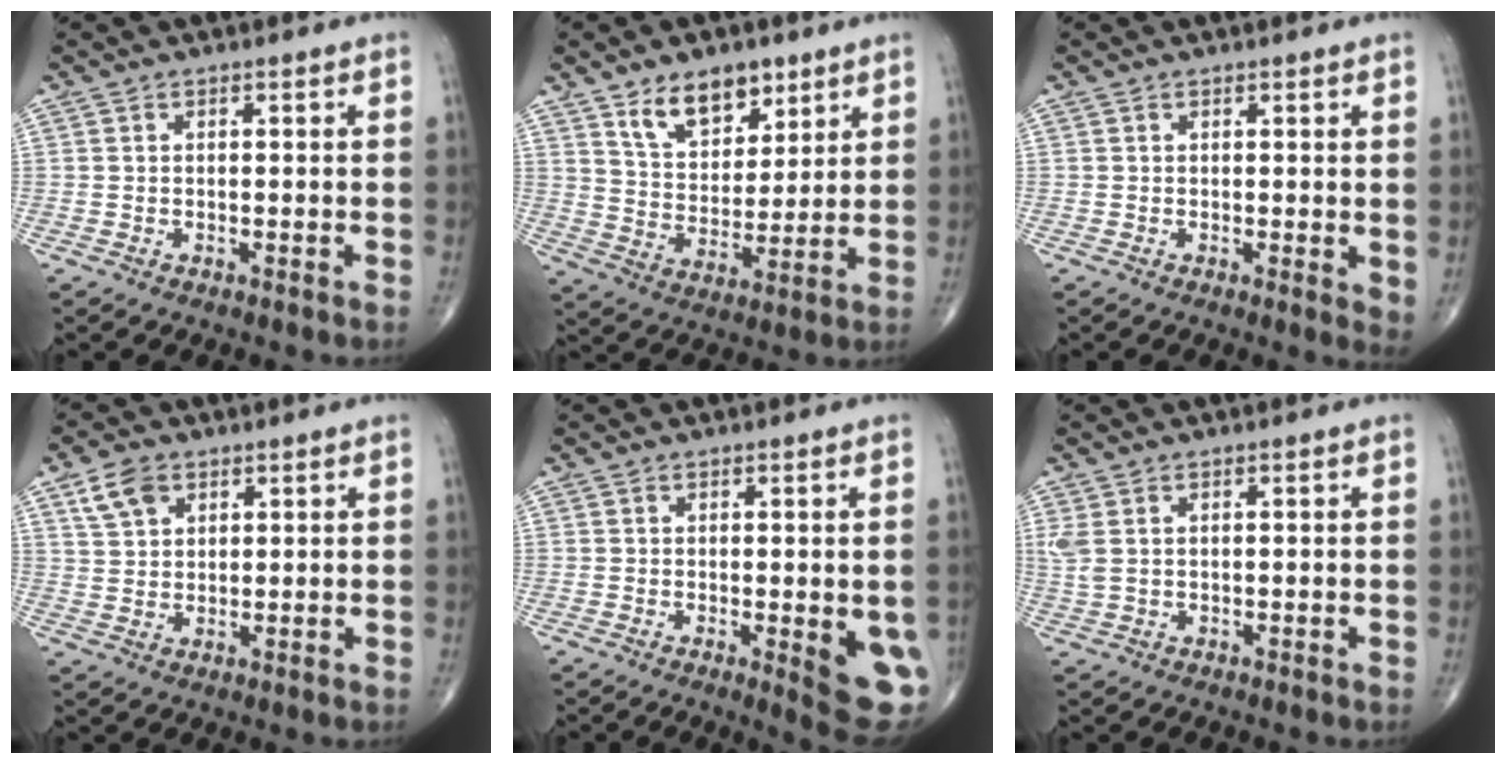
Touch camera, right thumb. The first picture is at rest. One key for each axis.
{"total": 11.7, "fx": 7.2, "fy": 6.7, "fz": 6.3, "tx": -0.073, "ty": -0.047, "tz": 0.132}
{"total": 2.6, "fx": 0.7, "fy": 1.0, "fz": 2.3, "tx": -0.033, "ty": -0.010, "tz": 0.009}
{"total": 5.8, "fx": 3.1, "fy": 3.8, "fz": 3.1, "tx": -0.045, "ty": -0.009, "tz": 0.062}
{"total": 8.6, "fx": -1.5, "fy": 2.4, "fz": 8.1, "tx": -0.088, "ty": -0.018, "tz": -0.013}
{"total": 2.8, "fx": 0.8, "fy": 1.6, "fz": 2.2, "tx": -0.071, "ty": 0.010, "tz": 0.023}